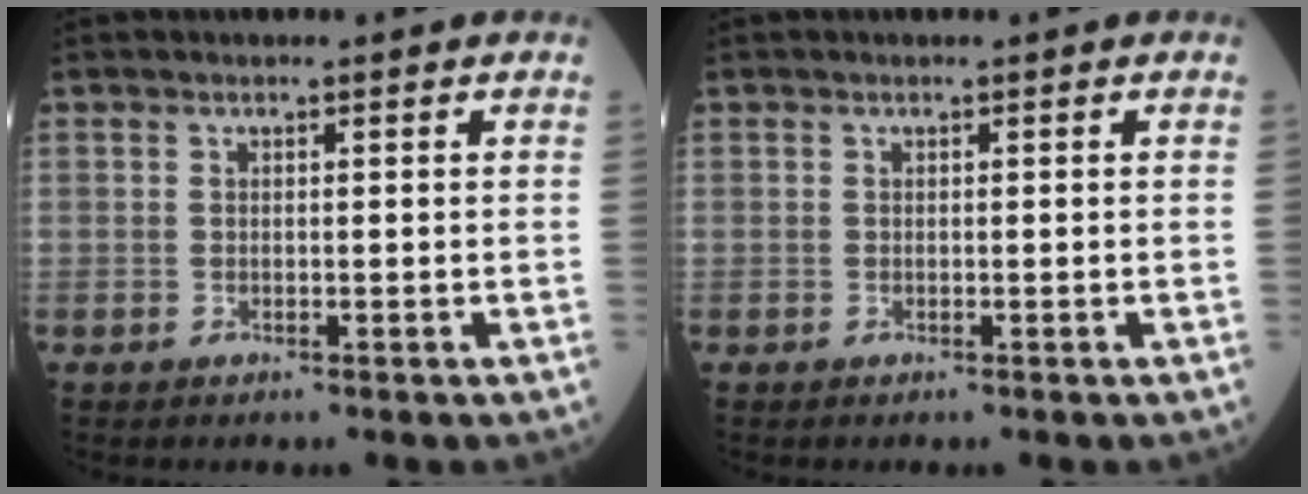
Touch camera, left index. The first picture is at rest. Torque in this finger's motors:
{"motor_torque": [-0.02, 0.02, 0.00, 0.01]}